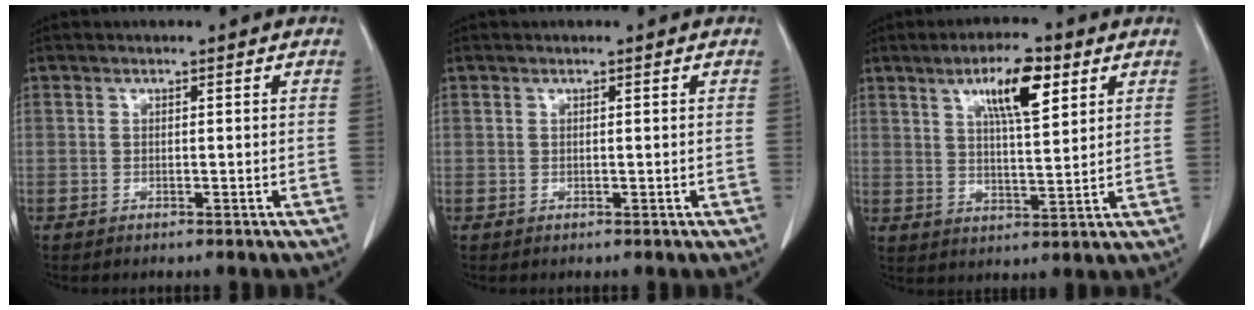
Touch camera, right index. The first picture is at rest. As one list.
[{"total": 0.0}, {"total": 8.8, "force": [4.4, 1.9, 7.4], "torque": [-0.129, 0.004, 0.073]}]